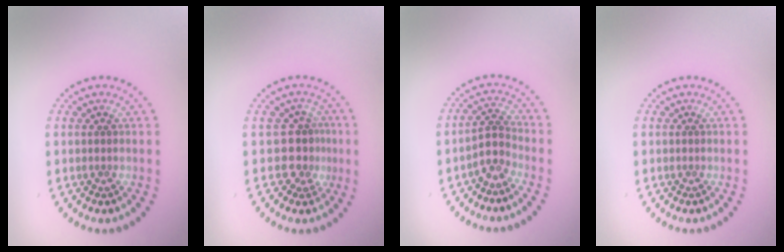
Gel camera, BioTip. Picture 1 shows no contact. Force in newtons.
{"total": 2.4, "press": 2.0, "slide": 1.5}
{"total": 2.4, "press": 1.8, "slide": 1.6}
{"total": 0.0}